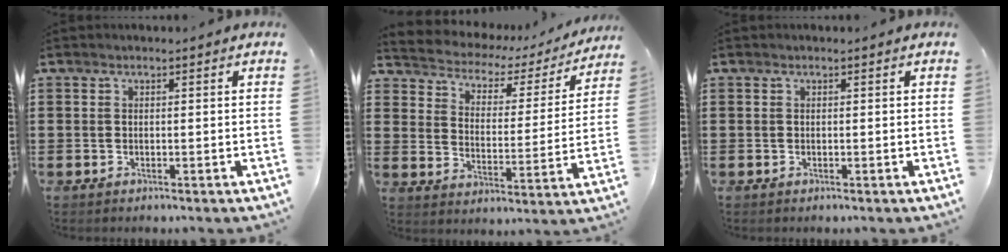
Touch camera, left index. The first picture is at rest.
{"total": 2.7, "force": [2.2, 1.5, 0.5], "torque": [-0.030, -0.019, 0.026]}
{"total": 0.0}